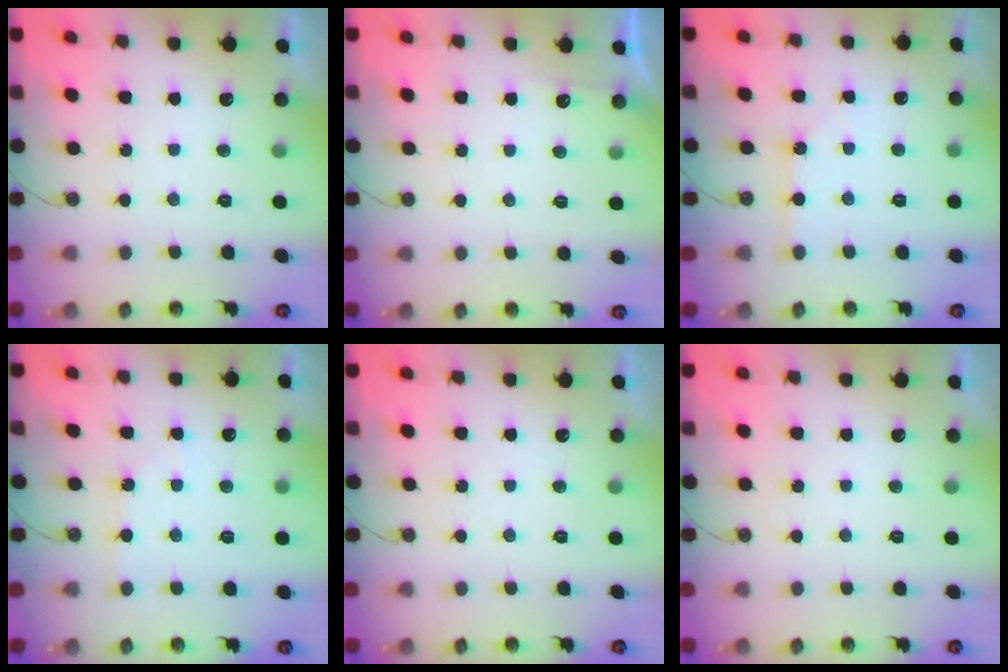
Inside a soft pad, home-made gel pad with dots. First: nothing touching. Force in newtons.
{"total": 3.1, "press": 3.1, "slide": 0.4}
{"total": 1.2, "press": 1.2, "slide": 0.2}
{"total": 3.0, "press": 2.9, "slide": 0.4}
{"total": 0.8, "press": 0.5, "slide": 0.6}
{"total": 0.0}